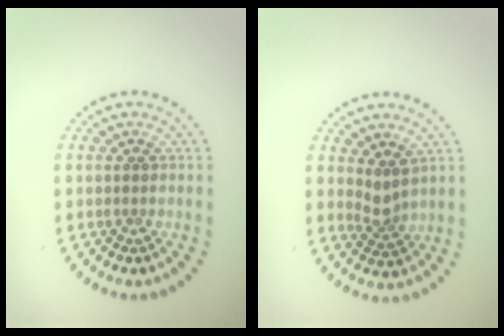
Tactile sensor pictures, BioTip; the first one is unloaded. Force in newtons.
{"total": 1.9, "press": 1.4, "slide": 1.3}